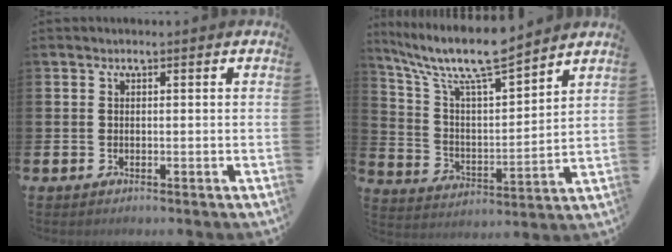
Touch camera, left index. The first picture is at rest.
{"total": 10.7, "force": [9.4, 1.6, 4.9], "torque": [-0.130, -0.055, 0.161]}